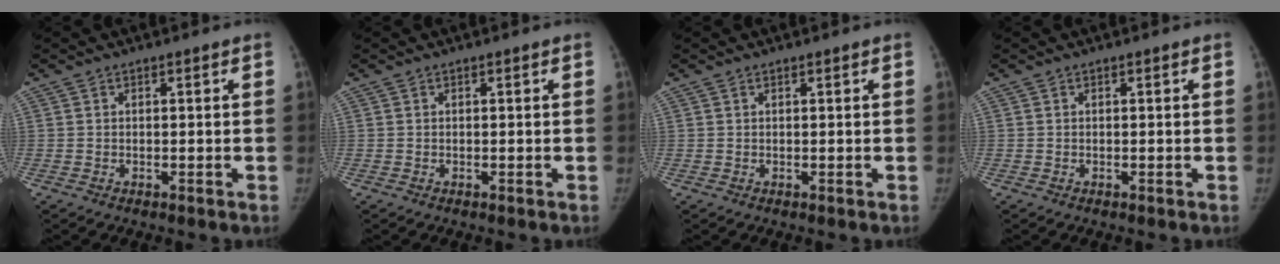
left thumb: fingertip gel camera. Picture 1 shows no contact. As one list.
[{"total": 0.0}, {"total": 0.0}, {"total": 0.0}]